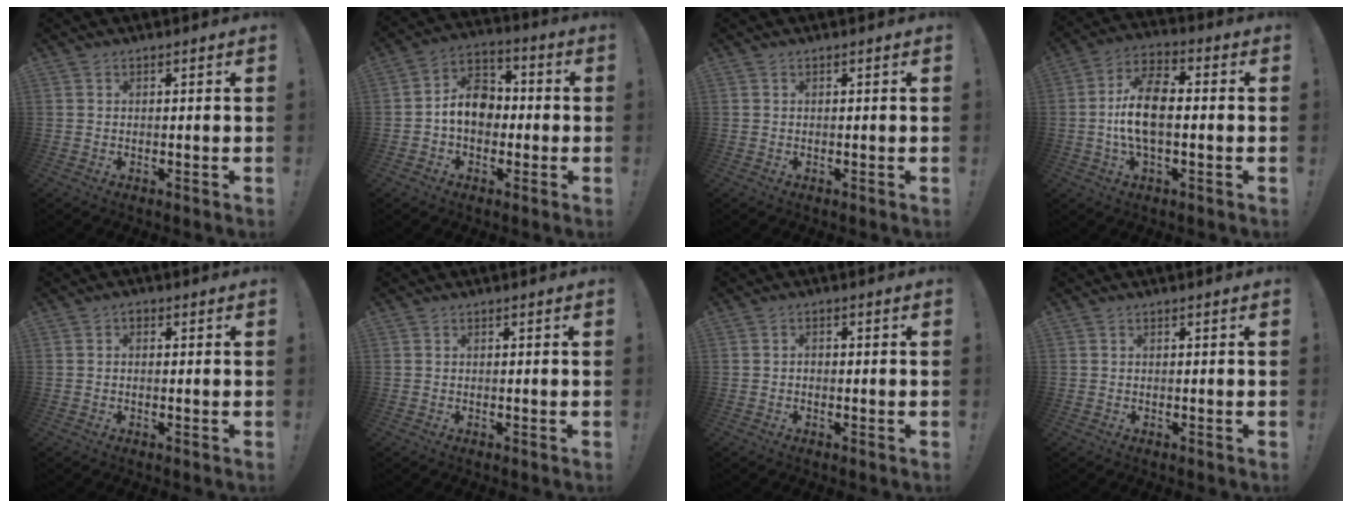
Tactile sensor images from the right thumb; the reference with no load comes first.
{"total": 11.1, "force": [-0.5, 8.6, 6.9], "torque": [-0.112, 0.024, -0.002]}
{"total": 0.0}
{"total": 11.8, "force": [-1.1, 5.8, 10.2], "torque": [-0.195, 0.006, -0.020]}
{"total": 0.9, "force": [-0.1, 0.6, 0.6], "torque": [-0.011, 0.003, -0.004]}
{"total": 0.0}
{"total": 0.8, "force": [-0.6, 0.5, 0.3], "torque": [-0.004, 0.003, -0.011]}
{"total": 0.0}